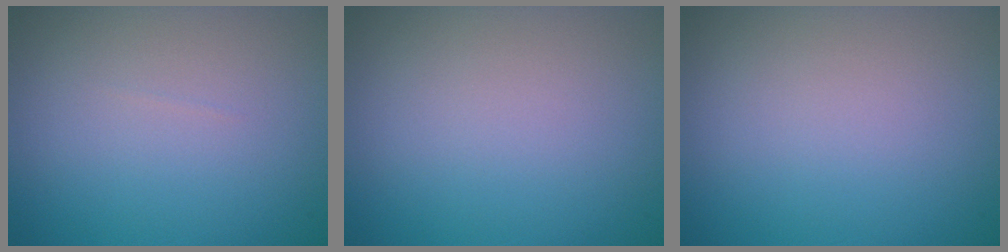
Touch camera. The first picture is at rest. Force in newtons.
{"total": 0.0}
{"total": 0.0}